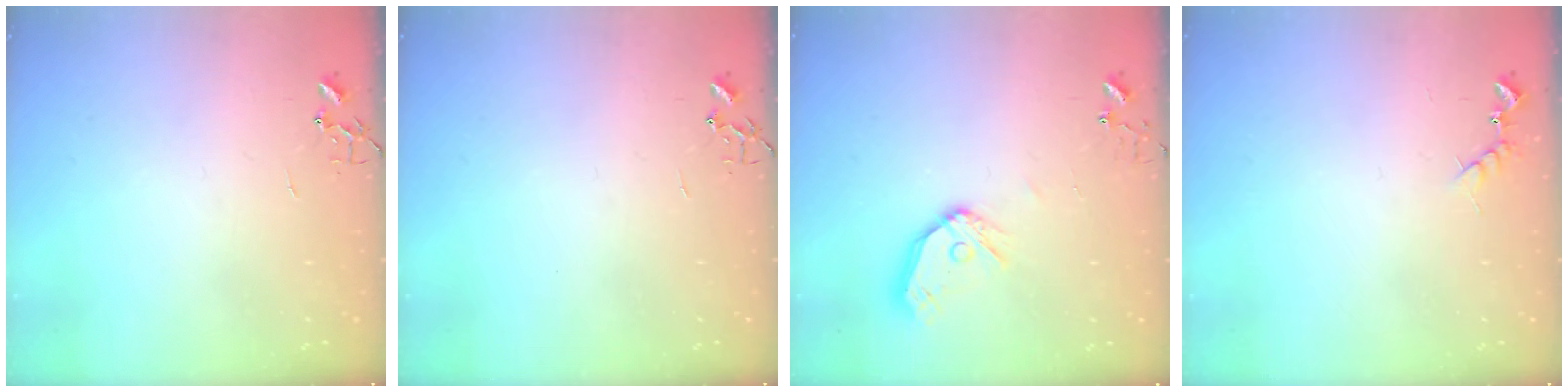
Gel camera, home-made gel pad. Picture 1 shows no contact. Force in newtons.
{"total": 0.0}
{"total": 11.3, "press": 11.3, "slide": 1.3}
{"total": 6.0, "press": 6.0, "slide": 0.6}